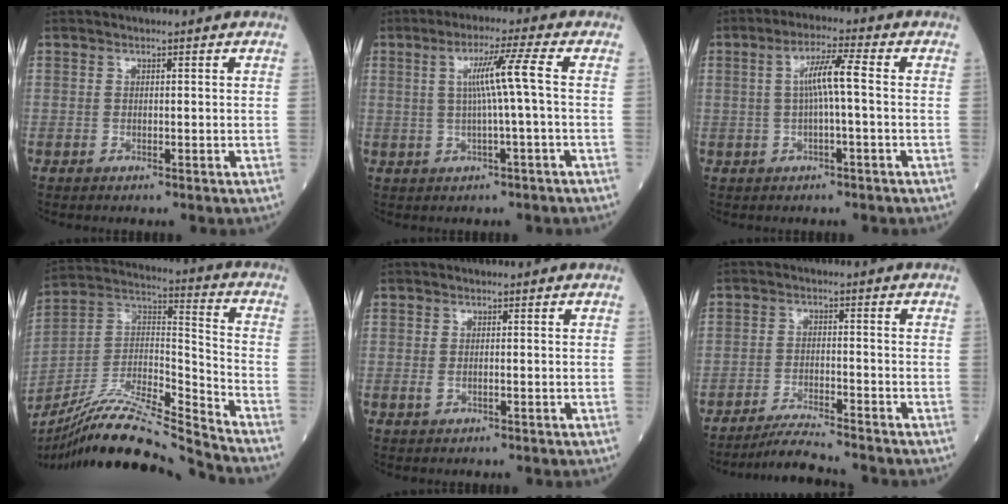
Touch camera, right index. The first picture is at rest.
{"total": 6.2, "force": [0.5, -1.6, 6.0], "torque": [-0.108, 0.010, 0.013]}
{"total": 5.5, "force": [0.2, 0.0, 5.5], "torque": [-0.101, 0.014, 0.005]}
{"total": 19.0, "force": [-17.5, -0.6, 7.4], "torque": [-0.148, 0.020, -0.317]}
{"total": 1.2, "force": [-0.2, 0.5, 1.0], "torque": [-0.023, -0.003, -0.001]}
{"total": 6.6, "force": [-6.2, -0.8, 2.0], "torque": [-0.032, -0.018, -0.111]}